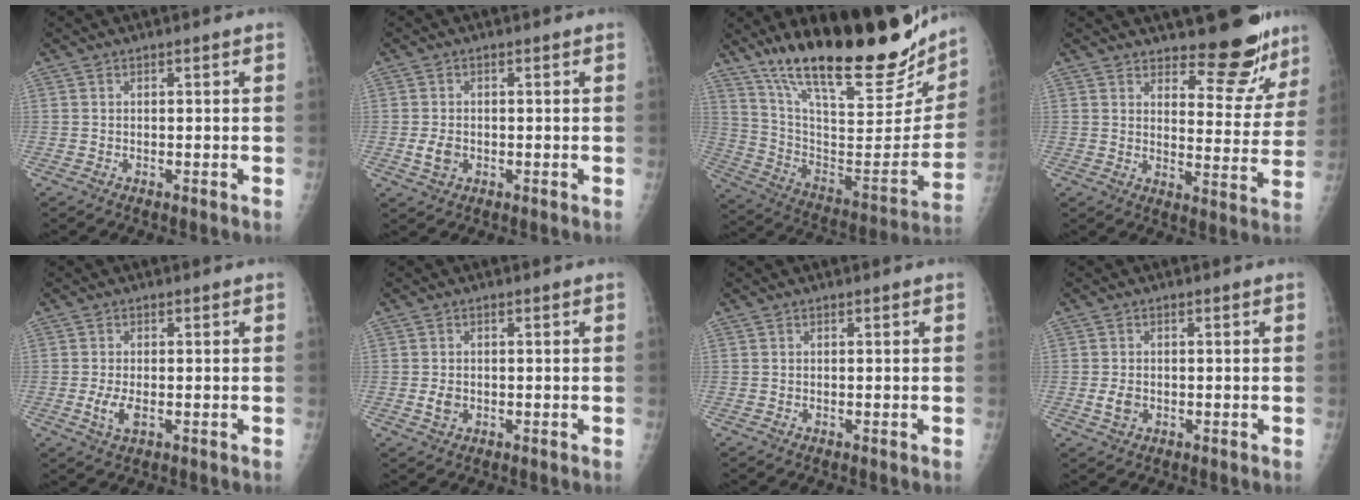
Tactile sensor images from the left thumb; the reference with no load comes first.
{"total": 3.1, "force": [-0.6, 2.3, 2.0], "torque": [-0.034, 0.000, -0.008]}
{"total": 32.5, "force": [23.8, 9.1, 20.1], "torque": [-0.287, -0.088, 0.374]}
{"total": 12.8, "force": [11.0, 4.4, 4.8], "torque": [-0.020, -0.096, 0.140]}
{"total": 3.4, "force": [-0.6, 1.7, 2.9], "torque": [-0.065, -0.007, -0.012]}
{"total": 2.3, "force": [-0.3, 1.8, 1.4], "torque": [-0.020, 0.000, -0.003]}
{"total": 0.0}
{"total": 2.6, "force": [-0.4, 2.0, 1.7], "torque": [-0.027, 0.000, -0.005]}